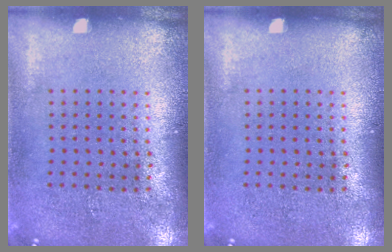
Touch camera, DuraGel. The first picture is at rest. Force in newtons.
{"total": 0.0}